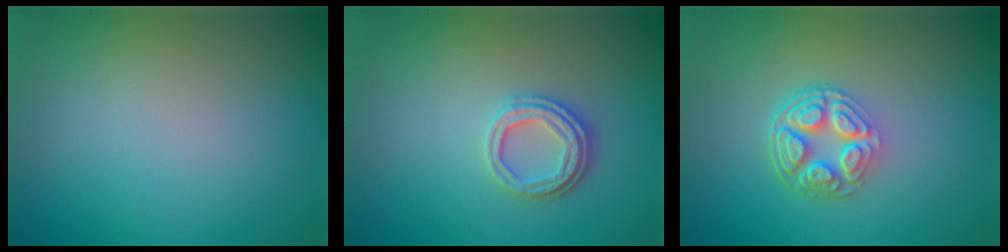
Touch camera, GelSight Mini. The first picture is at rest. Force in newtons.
{"total": 3.3, "press": 2.5, "slide": 2.2}
{"total": 4.9, "press": 3.6, "slide": 3.3}